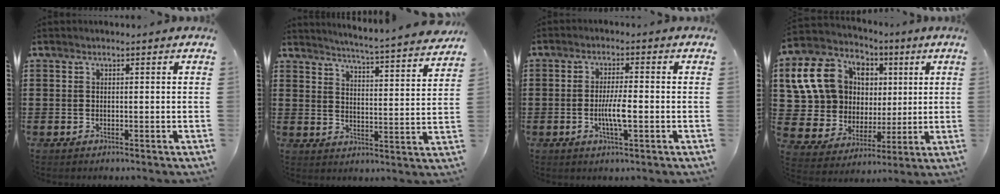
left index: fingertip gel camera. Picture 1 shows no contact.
{"total": 4.5, "force": [4.2, -1.2, 1.0], "torque": [-0.040, -0.042, 0.066]}
{"total": 4.7, "force": [-0.9, 0.8, 4.5], "torque": [-0.084, 0.000, -0.020]}
{"total": 14.3, "force": [4.8, 11.7, 6.8], "torque": [-0.202, -0.004, 0.095]}